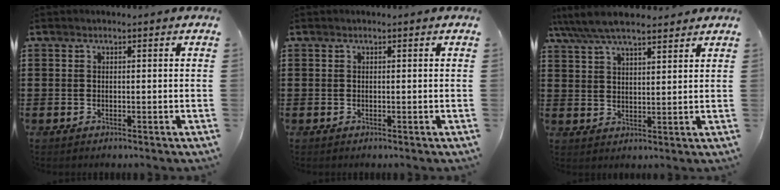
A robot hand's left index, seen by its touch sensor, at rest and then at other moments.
{"total": 0.0}
{"total": 6.5, "force": [5.6, 1.4, 2.9], "torque": [-0.074, -0.011, 0.102]}